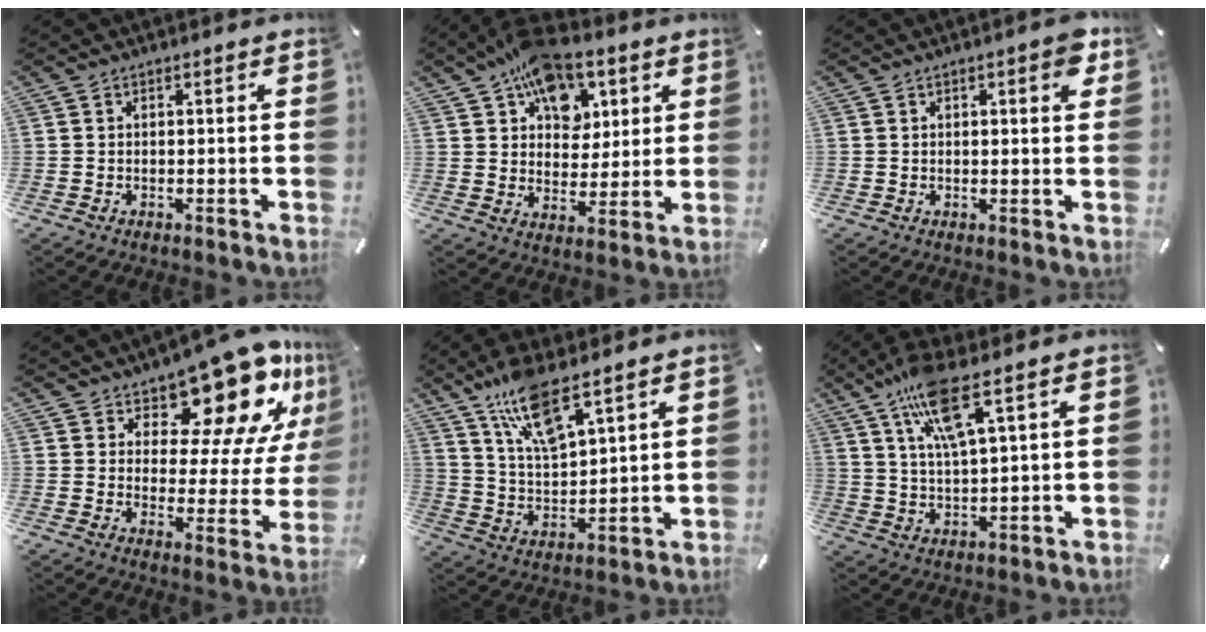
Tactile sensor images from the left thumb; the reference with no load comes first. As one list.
[{"total": 13.5, "force": [7.4, 9.4, 6.2], "torque": [-0.100, -0.039, 0.137]}, {"total": 3.6, "force": [1.4, 1.2, 3.1], "torque": [-0.040, -0.004, 0.017]}, {"total": 17.0, "force": [12.6, 7.9, 8.3], "torque": [-0.102, -0.114, 0.212]}, {"total": 12.8, "force": [9.4, 3.8, 7.9], "torque": [-0.168, -0.034, 0.172]}, {"total": 12.8, "force": [7.6, 3.1, 9.8], "torque": [-0.196, -0.011, 0.134]}]